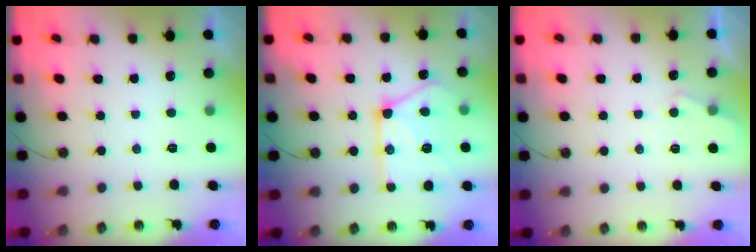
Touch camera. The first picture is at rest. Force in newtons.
{"total": 18.1, "press": 18.0, "slide": 1.6}
{"total": 3.9, "press": 3.9, "slide": 0.4}